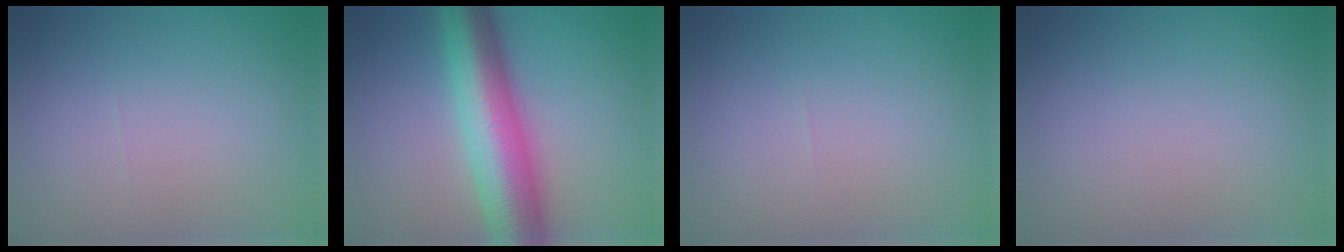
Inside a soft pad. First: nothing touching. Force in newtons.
{"total": 10.0, "press": 10.0, "slide": 0.1}
{"total": 0.0}
{"total": 0.0}